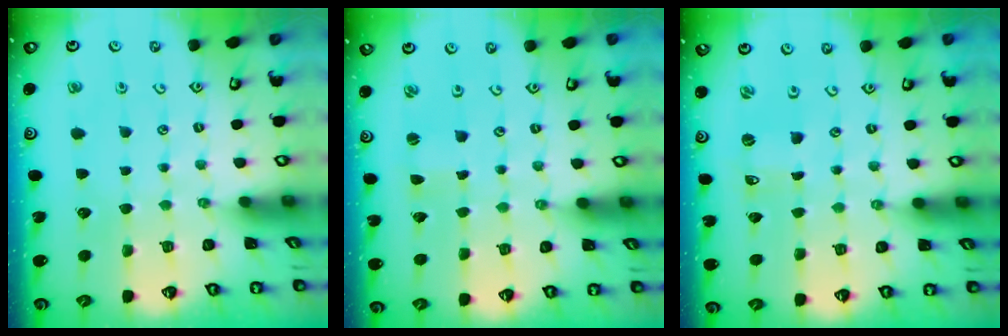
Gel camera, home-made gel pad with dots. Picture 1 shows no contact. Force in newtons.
{"total": 2.2, "press": 2.2, "slide": 0.2}
{"total": 0.0}